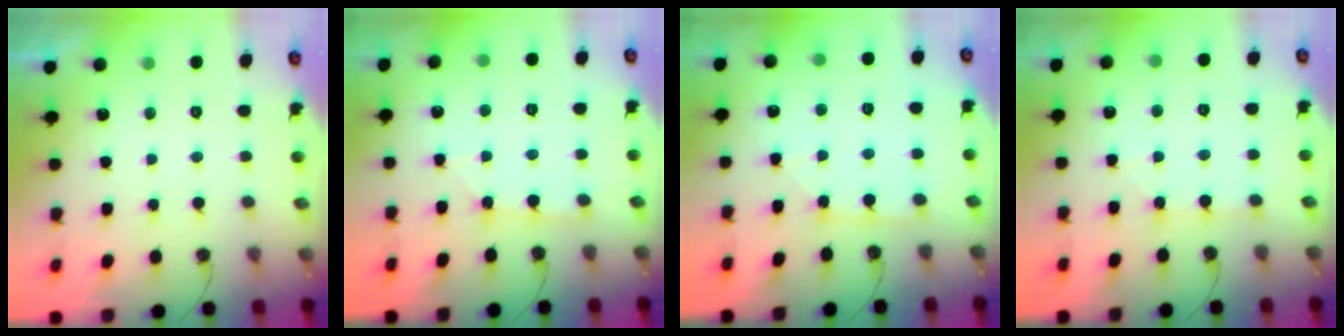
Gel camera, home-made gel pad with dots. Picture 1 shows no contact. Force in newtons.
{"total": 1.9, "press": 1.9, "slide": 0.3}
{"total": 3.2, "press": 3.2, "slide": 0.5}
{"total": 2.0, "press": 2.0, "slide": 0.2}